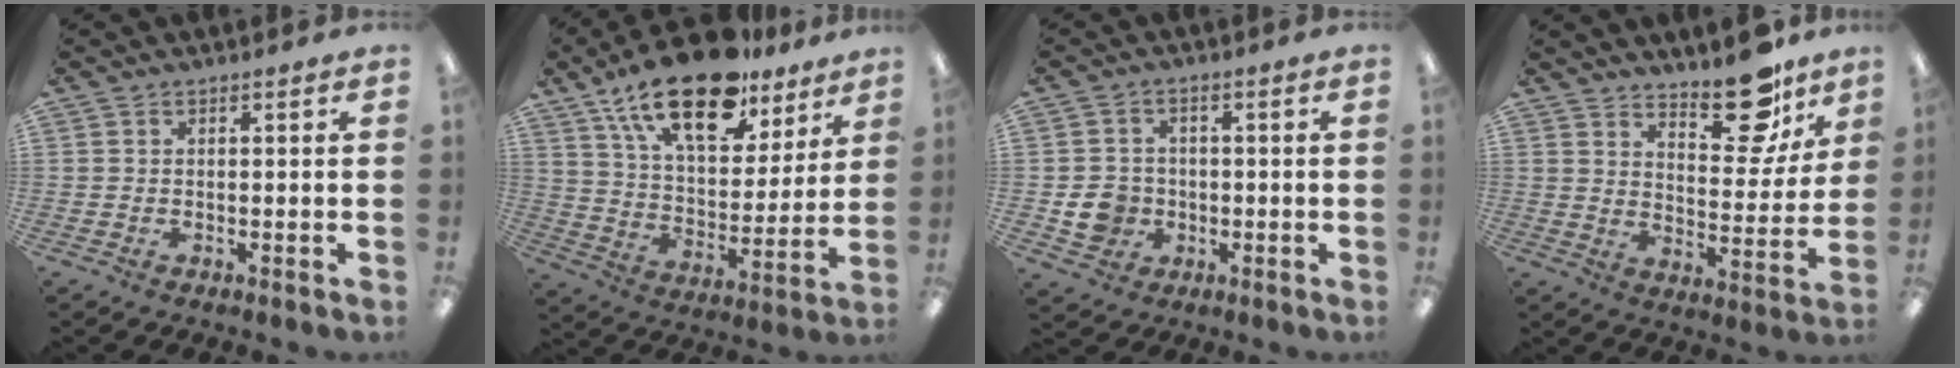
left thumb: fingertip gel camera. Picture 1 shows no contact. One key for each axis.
{"total": 21.9, "fx": 15.1, "fy": 9.6, "fz": 12.7, "tx": -0.219, "ty": -0.079, "tz": 0.264}
{"total": 7.1, "fx": -1.5, "fy": 6.4, "fz": 2.7, "tx": -0.055, "ty": 0.011, "tz": -0.026}
{"total": 14.2, "fx": 10.9, "fy": 5.6, "fz": 7.2, "tx": -0.077, "ty": -0.078, "tz": 0.184}